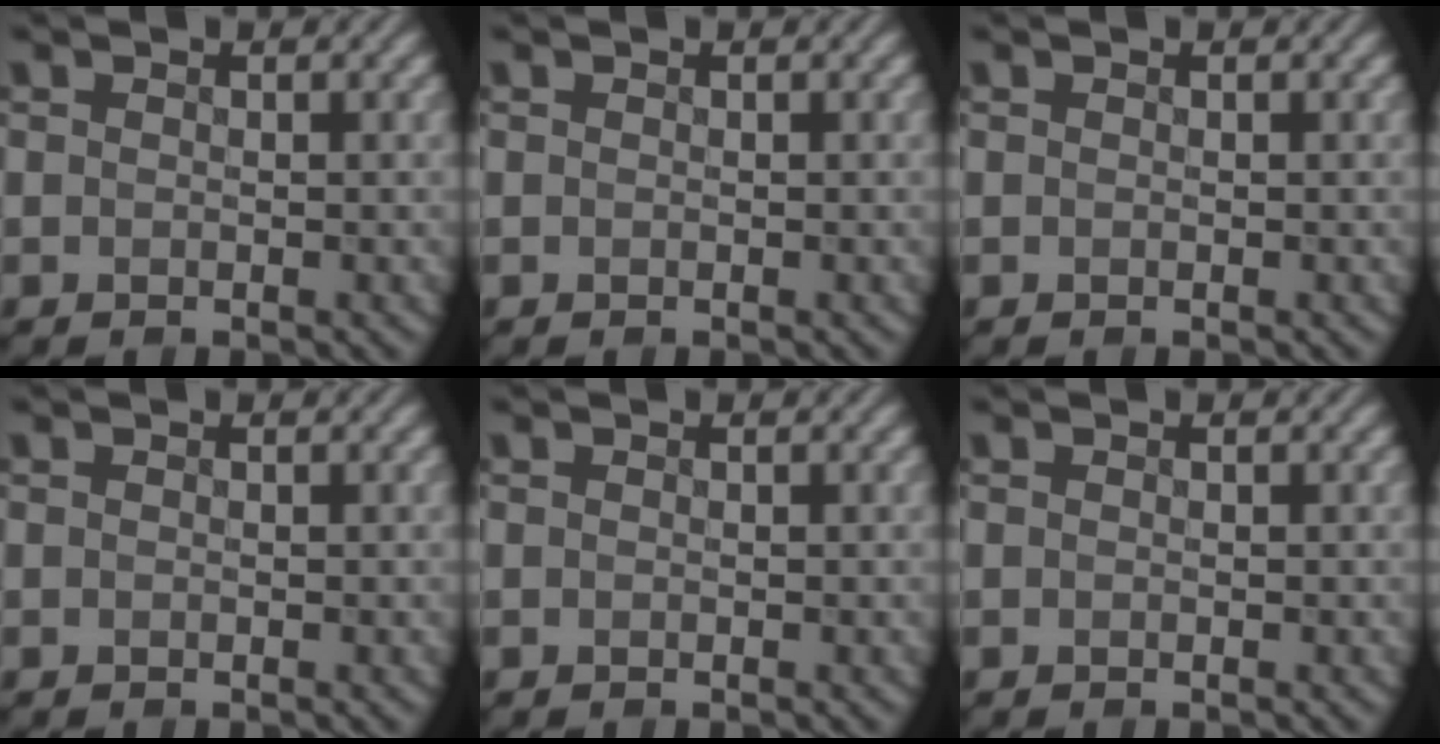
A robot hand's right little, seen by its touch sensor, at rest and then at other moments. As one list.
[{"total": 0.0}, {"total": 0.0}, {"total": 0.0}, {"total": 0.0}, {"total": 0.0}]